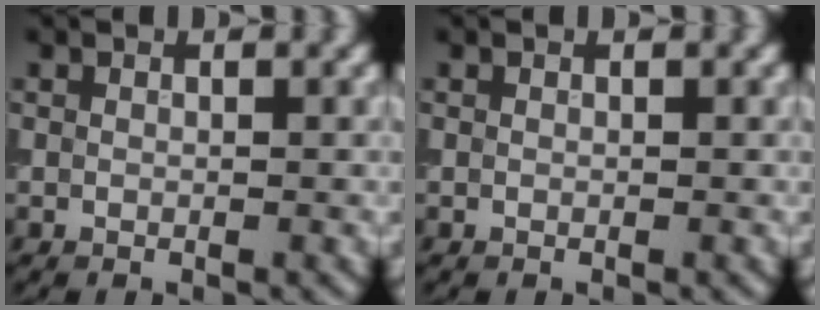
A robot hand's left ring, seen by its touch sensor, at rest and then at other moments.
{"total": 0.0}